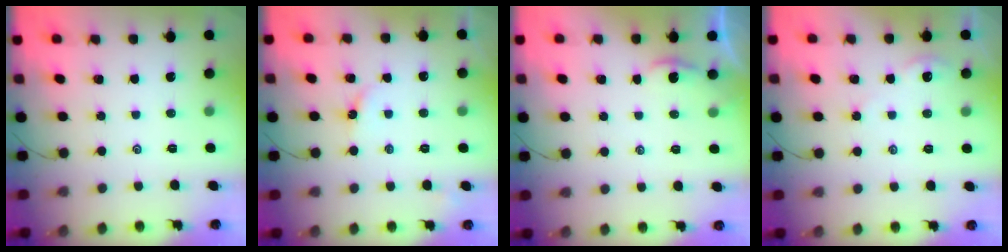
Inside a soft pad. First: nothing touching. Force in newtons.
{"total": 3.0, "press": 3.0, "slide": 0.4}
{"total": 1.2, "press": 1.2, "slide": 0.1}
{"total": 1.6, "press": 1.5, "slide": 0.3}